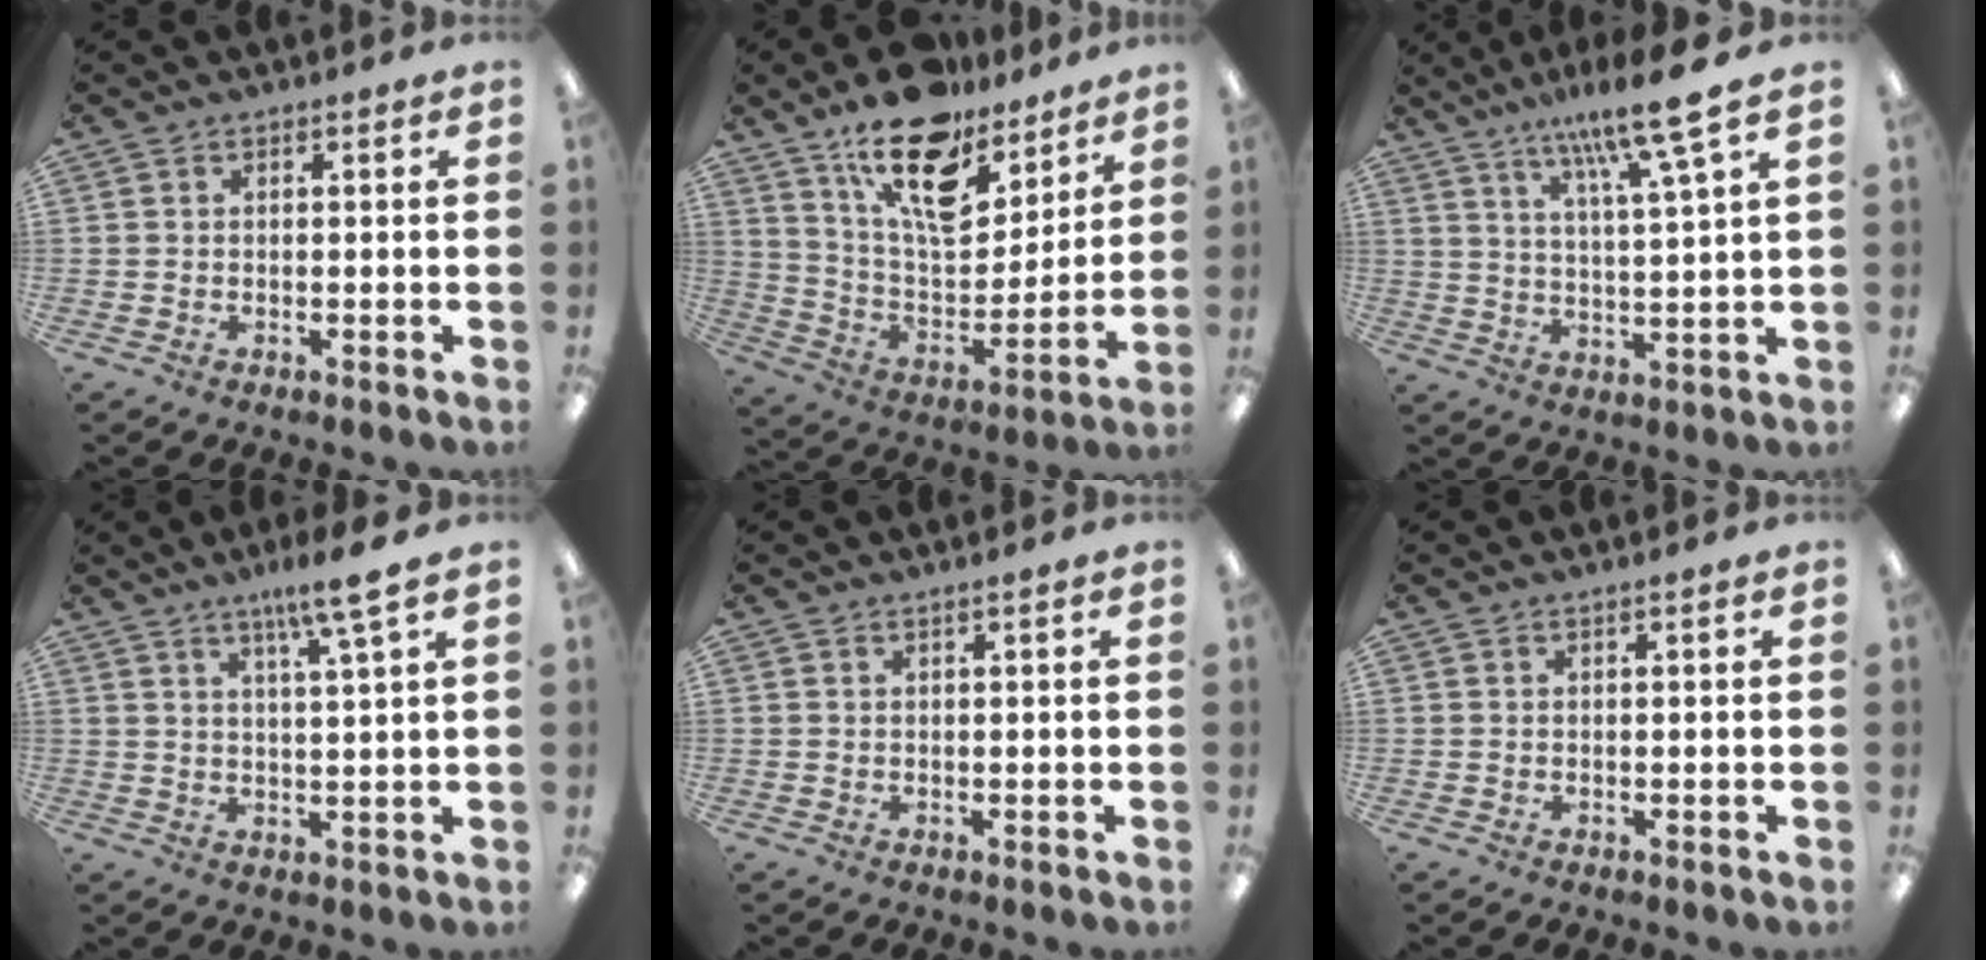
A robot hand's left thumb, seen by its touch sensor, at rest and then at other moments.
{"total": 18.2, "force": [12.7, 8.6, 9.8], "torque": [-0.165, -0.081, 0.224]}
{"total": 12.0, "force": [8.8, 0.6, 8.2], "torque": [-0.141, -0.046, 0.139]}
{"total": 7.3, "force": [5.0, -0.2, 5.3], "torque": [-0.099, -0.019, 0.082]}
{"total": 0.7, "force": [0.5, -0.1, 0.5], "torque": [-0.008, 0.000, 0.008]}
{"total": 0.5, "force": [0.3, 0.0, 0.4], "torque": [-0.007, 0.000, 0.005]}